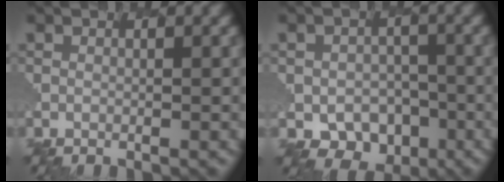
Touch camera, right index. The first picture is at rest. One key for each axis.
{"total": 4.7, "fx": -2.6, "fy": 3.6, "fz": 1.4, "tx": -0.028, "ty": -0.012, "tz": -0.032}